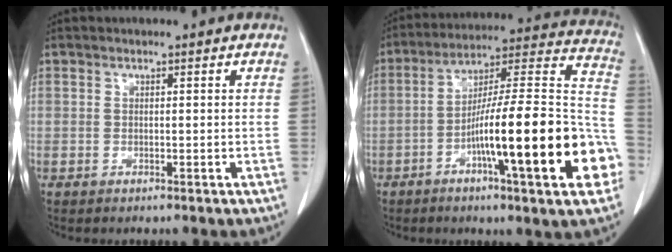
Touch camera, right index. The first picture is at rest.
{"total": 24.3, "force": [-7.9, 2.2, 22.9], "torque": [-0.281, 0.011, -0.120]}